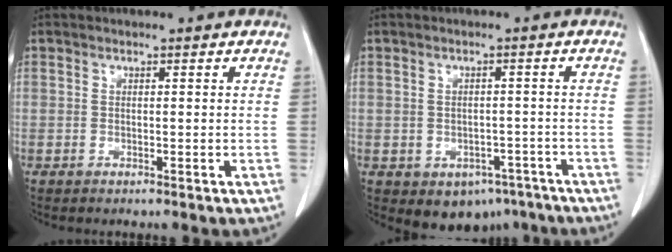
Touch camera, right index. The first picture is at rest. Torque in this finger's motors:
{"motor_torque": [-0.21, -0.24, -0.07, -0.05]}